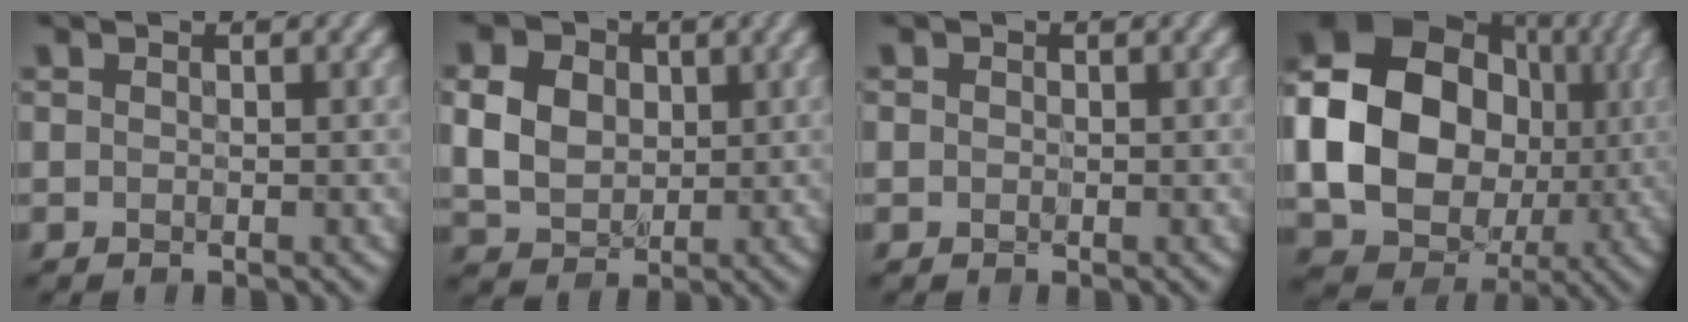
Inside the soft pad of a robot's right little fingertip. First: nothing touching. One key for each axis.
{"total": 7.8, "fx": 1.8, "fy": 6.2, "fz": 4.4, "tx": -0.113, "ty": 0.027, "tz": 0.026}
{"total": 0.0}
{"total": 15.4, "fx": -0.5, "fy": 12.6, "fz": 8.9, "tx": -0.178, "ty": -0.007, "tz": -0.010}